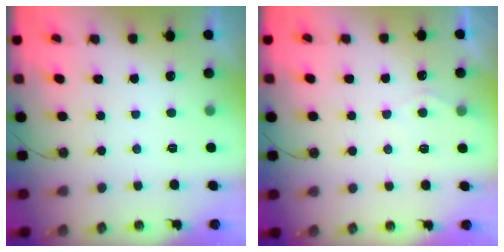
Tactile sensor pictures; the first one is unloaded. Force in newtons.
{"total": 5.5, "press": 5.5, "slide": 0.6}